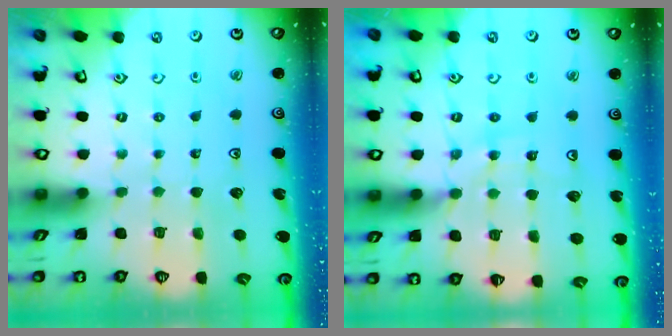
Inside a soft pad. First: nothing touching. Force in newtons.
{"total": 11.8, "press": 11.7, "slide": 1.4}